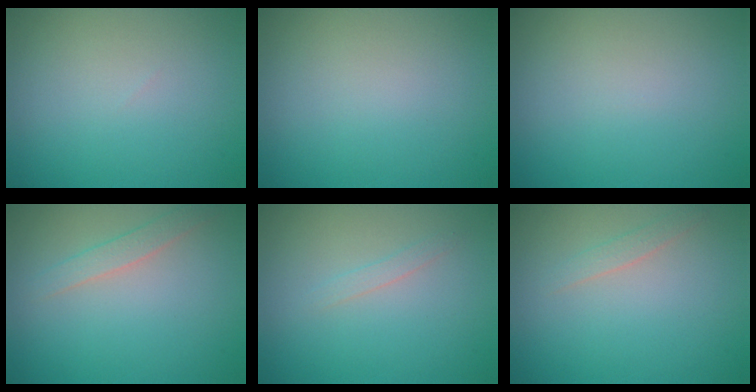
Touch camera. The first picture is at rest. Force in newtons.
{"total": 0.0}
{"total": 0.0}
{"total": 1.3, "press": 1.3, "slide": 0.1}
{"total": 0.8, "press": 0.8, "slide": 0.1}
{"total": 0.9, "press": 0.9, "slide": 0.0}